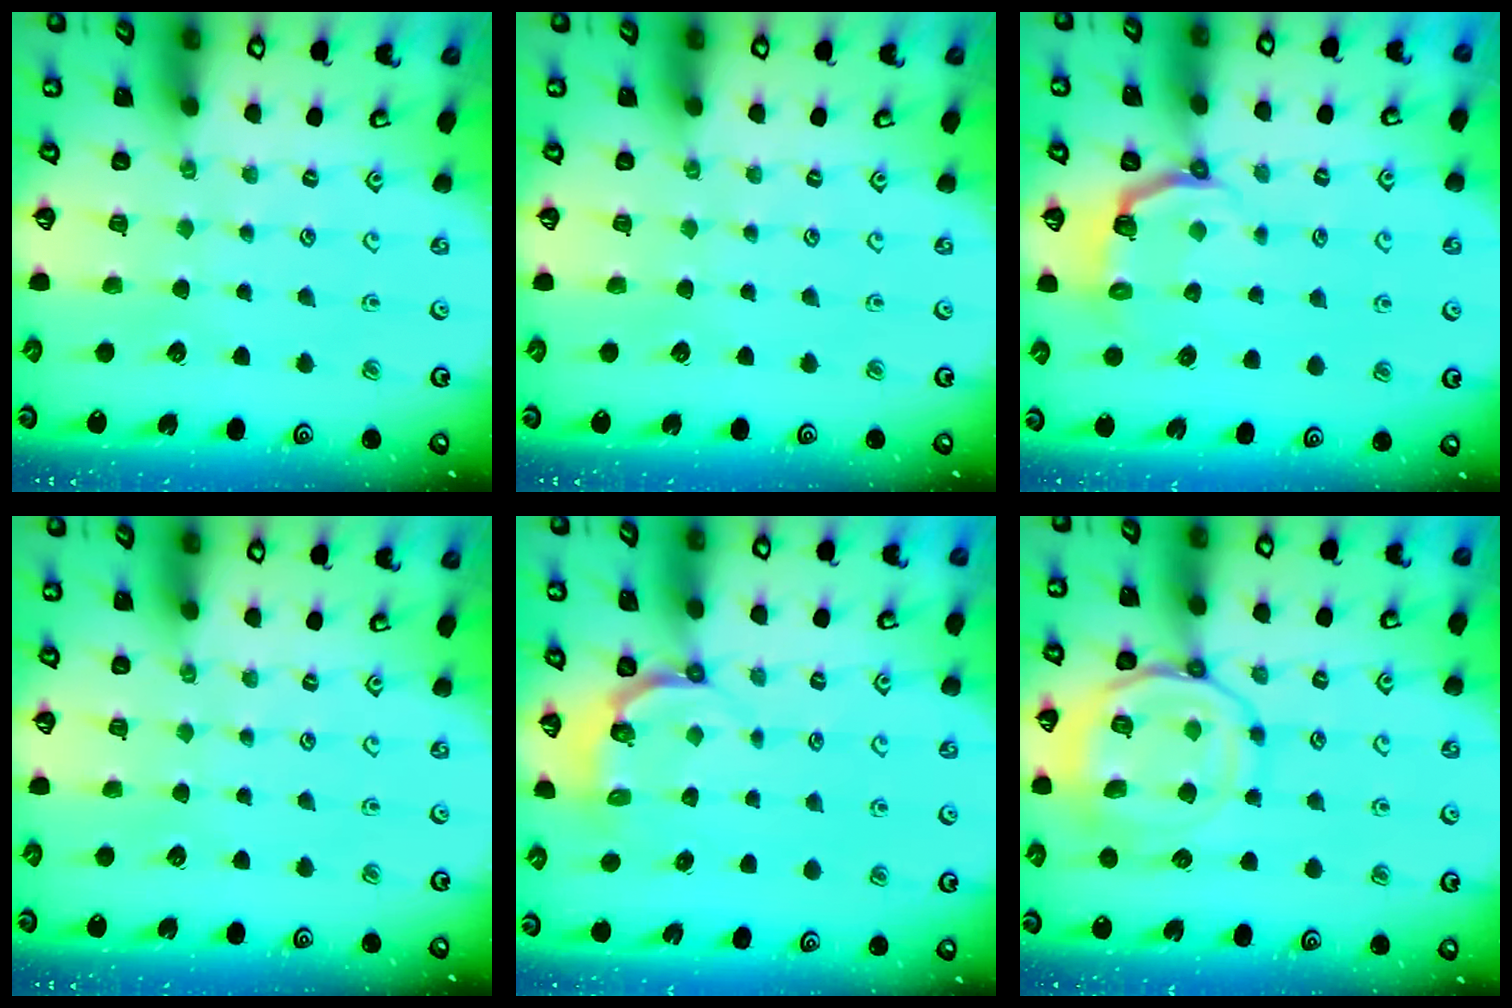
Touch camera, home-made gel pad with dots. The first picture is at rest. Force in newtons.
{"total": 0.0}
{"total": 4.1, "press": 2.5, "slide": 3.2}
{"total": 0.0}
{"total": 4.5, "press": 3.6, "slide": 2.6}
{"total": 16.1, "press": 16.0, "slide": 1.5}